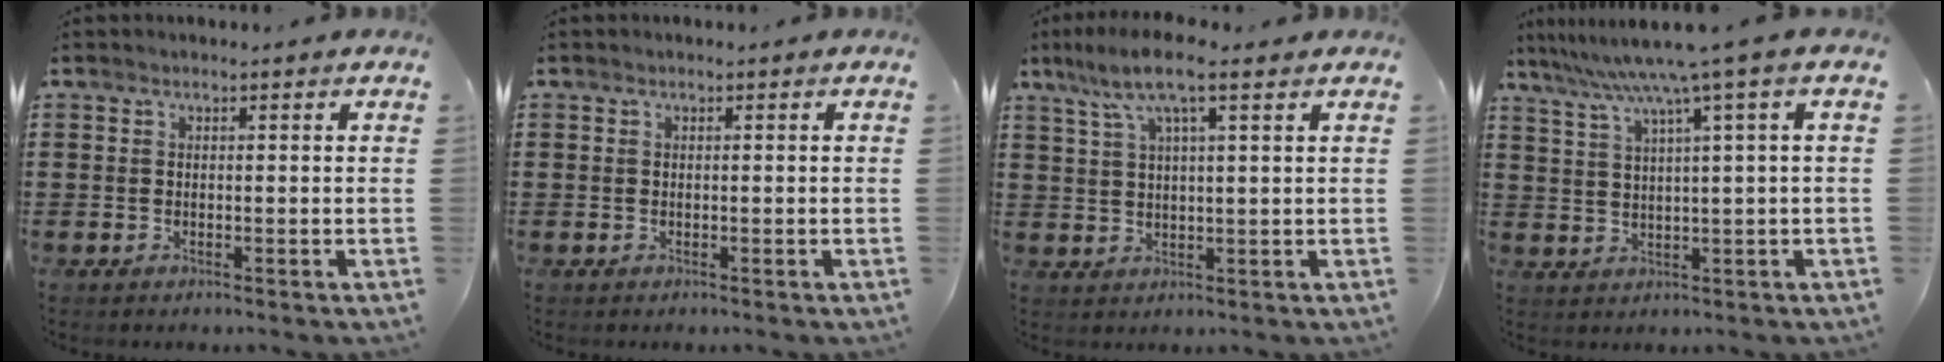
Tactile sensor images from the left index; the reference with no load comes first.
{"total": 0.0}
{"total": 7.3, "force": [4.5, 1.0, 5.7], "torque": [-0.122, 0.002, 0.076]}
{"total": 7.1, "force": [3.8, -0.8, 5.9], "torque": [-0.125, -0.023, 0.059]}